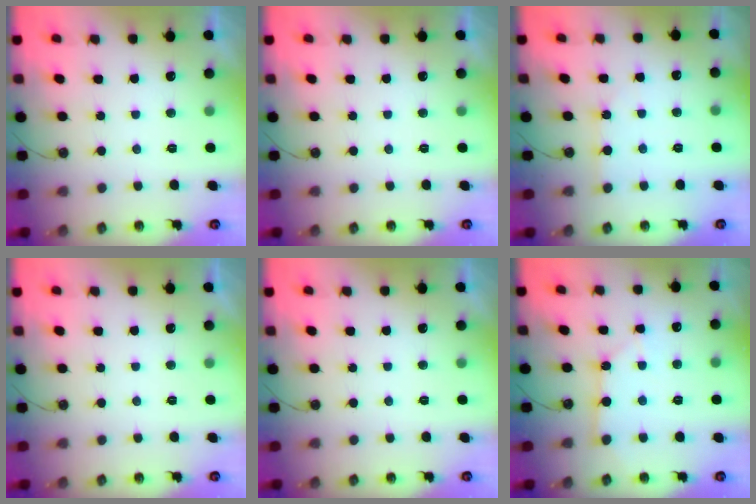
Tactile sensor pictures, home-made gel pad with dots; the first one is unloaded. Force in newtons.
{"total": 0.0}
{"total": 2.9, "press": 2.9, "slide": 0.3}
{"total": 0.0}
{"total": 0.0}
{"total": 2.6, "press": 2.6, "slide": 0.3}